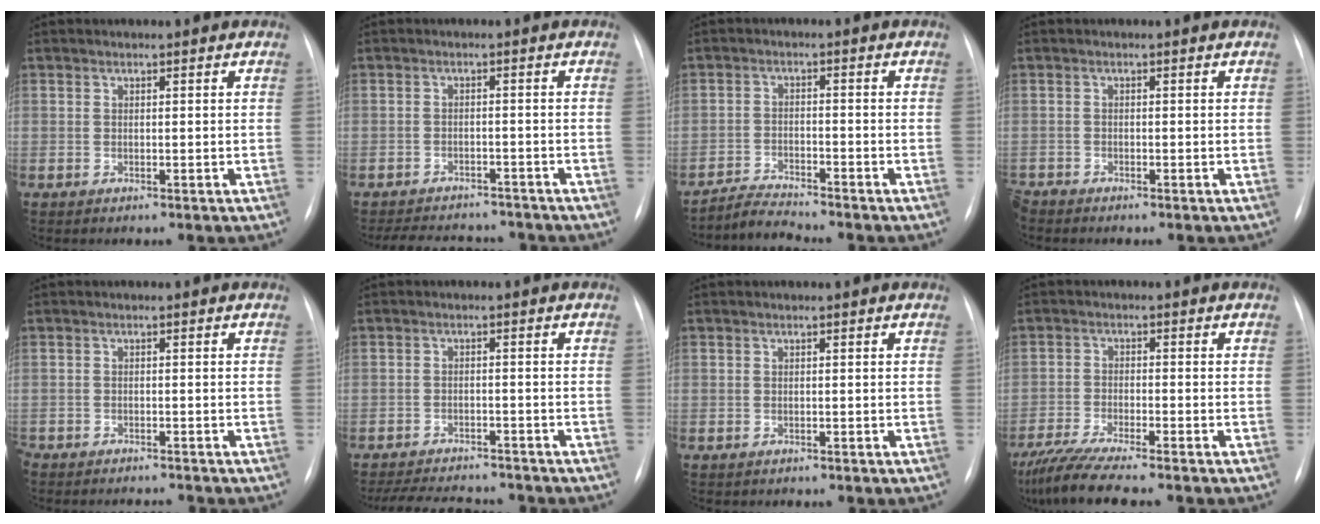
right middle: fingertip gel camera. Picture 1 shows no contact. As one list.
[{"total": 10.6, "force": [-9.5, 3.8, 2.6], "torque": [-0.043, 0.013, -0.117]}, {"total": 3.8, "force": [-3.7, -0.7, -0.3], "torque": [0.003, -0.019, -0.066]}, {"total": 1.5, "force": [-1.5, 0.0, 0.0], "torque": [-0.001, -0.007, -0.028]}, {"total": 4.2, "force": [-4.2, 0.5, 0.5], "torque": [0.000, -0.008, -0.062]}, {"total": 11.5, "force": [-10.4, 2.9, 3.8], "torque": [-0.069, 0.001, -0.143]}, {"total": 0.7, "force": [-0.5, 0.5, -0.1], "torque": [-0.006, 0.003, -0.008]}, {"total": 9.0, "force": [-7.7, -0.1, 4.8], "torque": [-0.084, -0.025, -0.128]}]